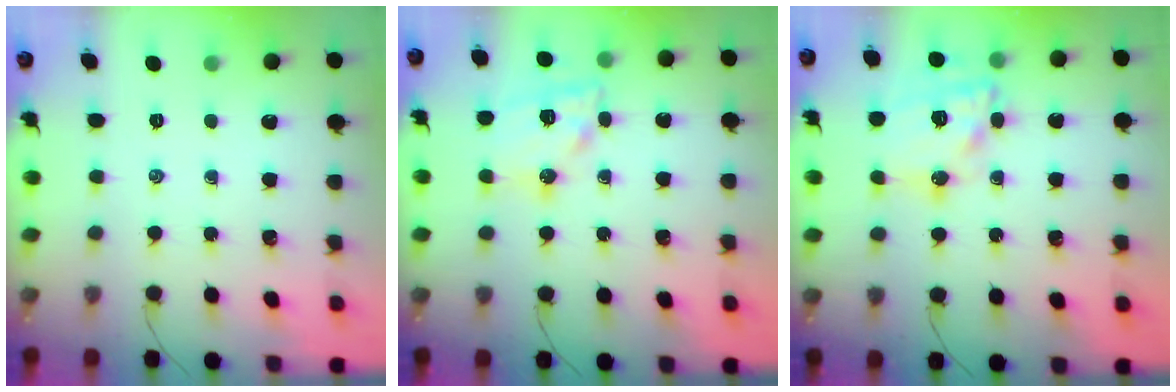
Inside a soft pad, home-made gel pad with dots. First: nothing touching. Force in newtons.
{"total": 15.0, "press": 14.8, "slide": 2.2}
{"total": 17.4, "press": 17.1, "slide": 3.1}